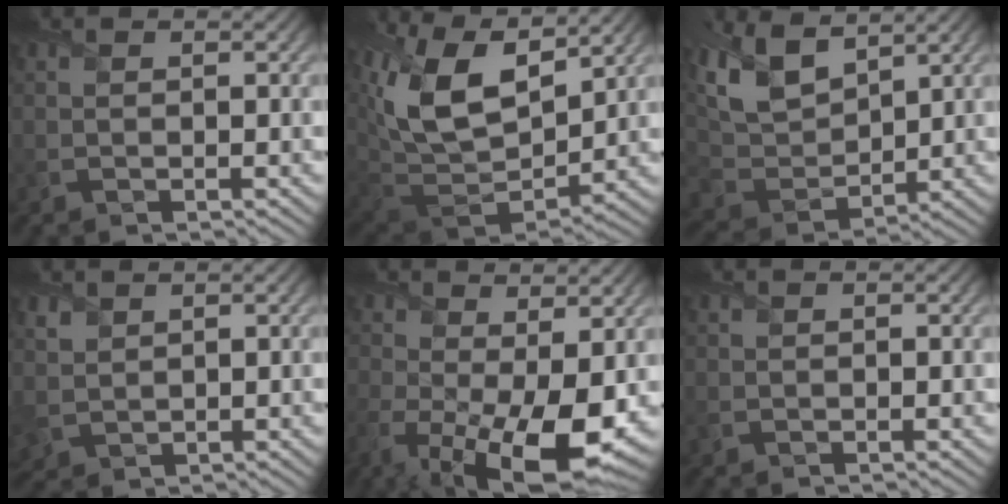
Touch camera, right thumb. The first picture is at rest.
{"total": 17.4, "force": [7.7, 9.0, 12.7], "torque": [-0.292, 0.036, 0.147]}
{"total": 10.5, "force": [5.9, 5.8, 6.5], "torque": [-0.183, 0.009, 0.117]}
{"total": 2.8, "force": [1.6, 2.0, 1.0], "torque": [-0.042, -0.003, 0.038]}
{"total": 13.4, "force": [-3.8, 6.4, 11.1], "torque": [-0.215, -0.048, -0.041]}
{"total": 0.7, "force": [-0.1, 0.7, 0.2], "torque": [-0.006, -0.003, -0.003]}